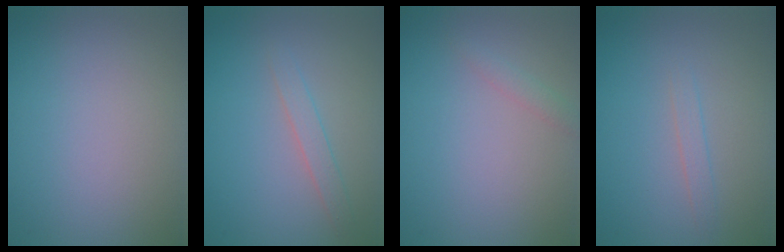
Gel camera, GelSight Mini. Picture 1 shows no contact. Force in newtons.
{"total": 1.4, "press": 1.3, "slide": 0.1}
{"total": 0.9, "press": 0.9, "slide": 0.0}
{"total": 0.9, "press": 0.8, "slide": 0.1}